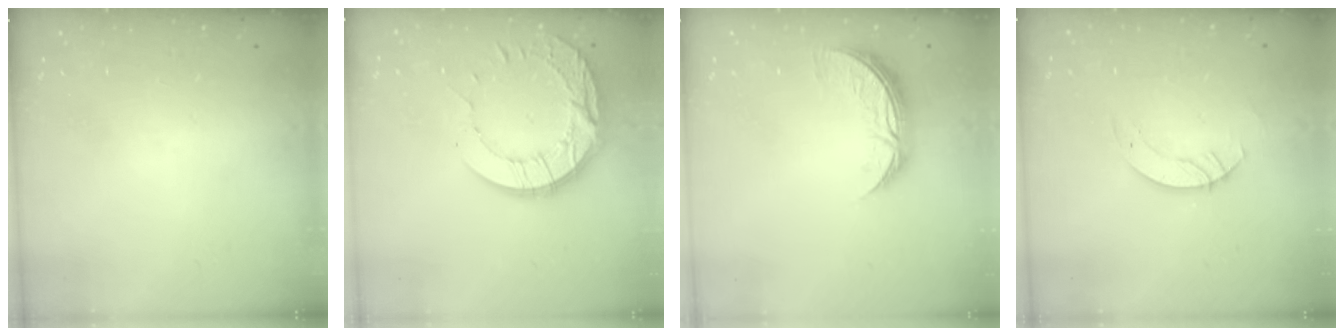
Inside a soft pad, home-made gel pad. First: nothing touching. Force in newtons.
{"total": 15.2, "press": 15.2, "slide": 1.2}
{"total": 8.5, "press": 8.5, "slide": 0.3}
{"total": 3.7, "press": 3.7, "slide": 0.3}